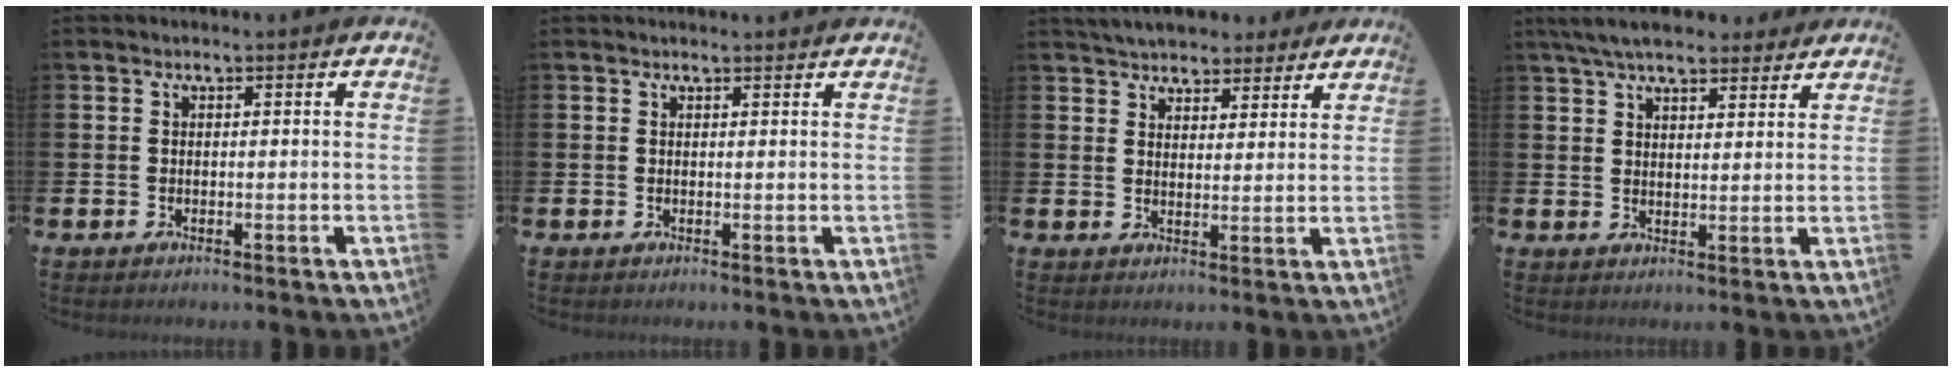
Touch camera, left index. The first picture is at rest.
{"total": 0.7, "force": [0.7, 0.0, 0.1], "torque": [0.013, -0.005, 0.010]}
{"total": 5.3, "force": [5.0, 1.5, 0.3], "torque": [-0.017, -0.026, 0.091]}
{"total": 6.6, "force": [6.1, 1.5, 2.1], "torque": [-0.052, -0.016, 0.112]}